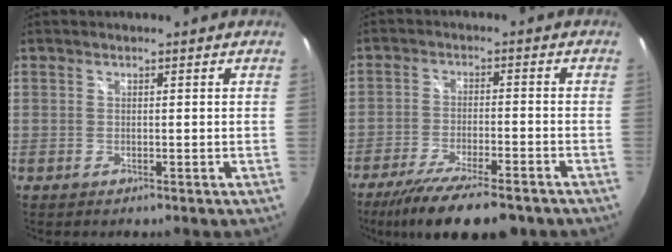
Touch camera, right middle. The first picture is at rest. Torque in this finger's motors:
{"motor_torque": [1.07, -1.07, 0.22, 0.09]}